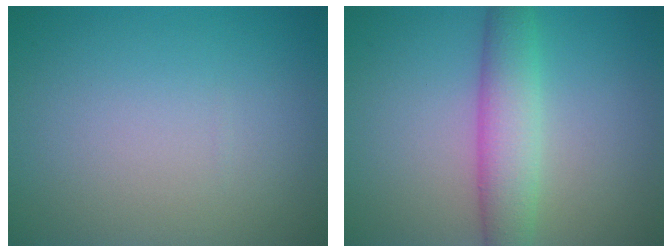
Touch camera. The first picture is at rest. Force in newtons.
{"total": 4.8, "press": 4.8, "slide": 0.2}